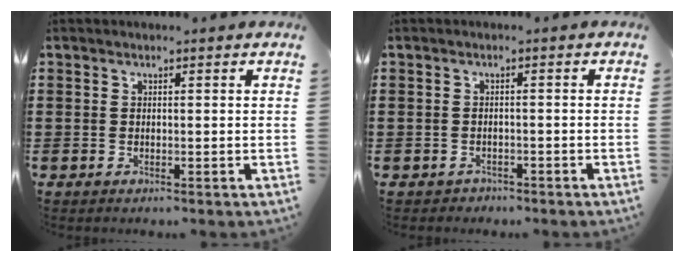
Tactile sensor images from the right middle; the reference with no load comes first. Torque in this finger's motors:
{"motor_torque": [0.32, -0.21, 0.00, 0.00]}